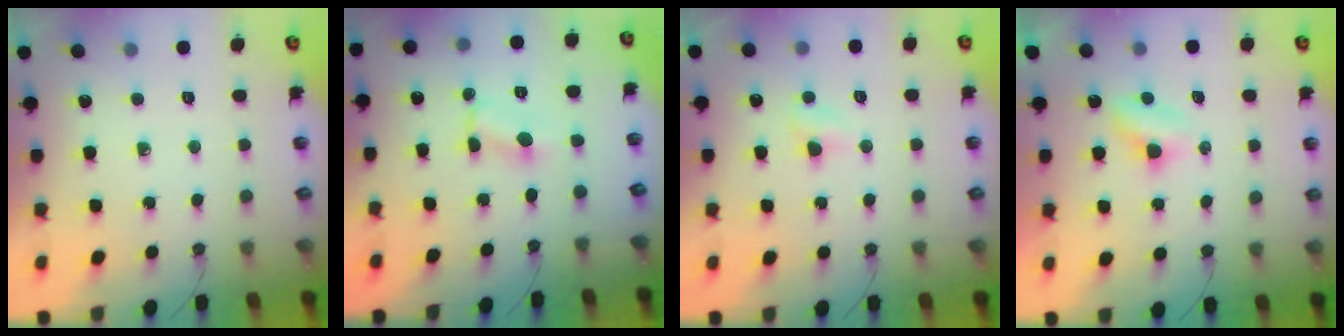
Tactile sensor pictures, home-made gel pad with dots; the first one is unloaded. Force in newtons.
{"total": 0.9, "press": 0.9, "slide": 0.1}
{"total": 3.0, "press": 3.0, "slide": 0.4}
{"total": 2.7, "press": 2.7, "slide": 0.4}